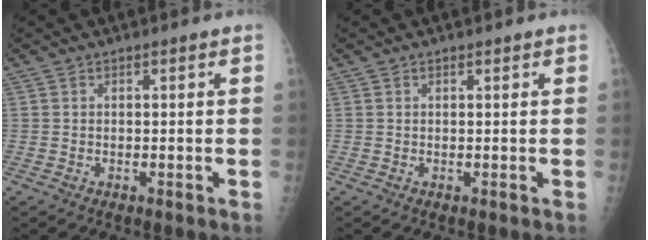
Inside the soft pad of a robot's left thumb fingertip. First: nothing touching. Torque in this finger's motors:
{"motor_torque": [-0.46, -0.22, 0.35, 0.12, 0.00]}